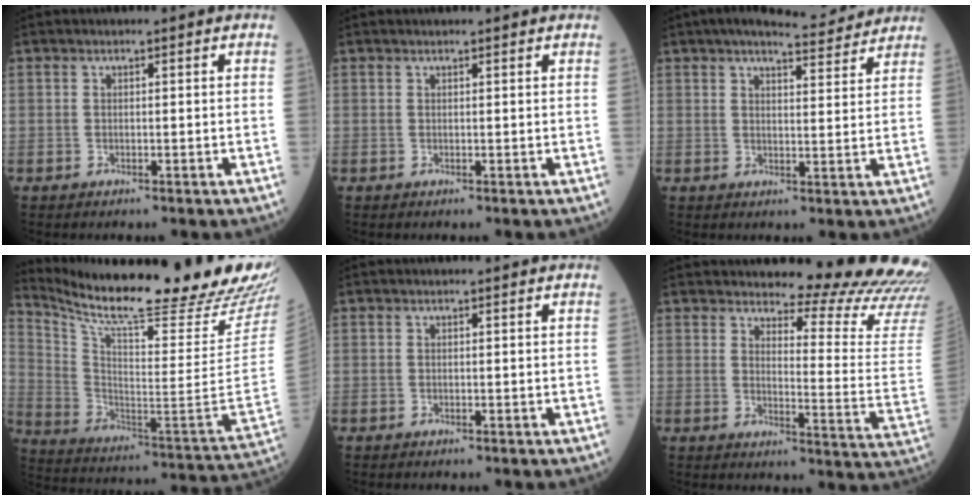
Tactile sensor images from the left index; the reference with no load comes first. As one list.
[{"total": 1.7, "force": [1.6, 0.1, 0.5], "torque": [-0.009, 0.012, 0.020]}, {"total": 9.4, "force": [8.5, 1.6, 3.6], "torque": [-0.053, 0.013, 0.104]}, {"total": 30.8, "force": [26.2, 1.4, 16.0], "torque": [-0.279, -0.106, 0.373]}, {"total": 0.0}, {"total": 18.5, "force": [17.9, -0.3, 4.5], "torque": [-0.058, -0.146, 0.194]}]